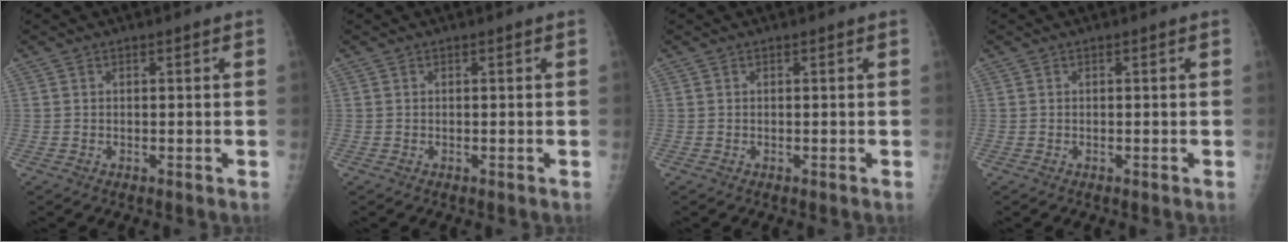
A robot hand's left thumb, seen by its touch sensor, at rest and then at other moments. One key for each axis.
{"total": 0.0}
{"total": 0.0}
{"total": 0.0}